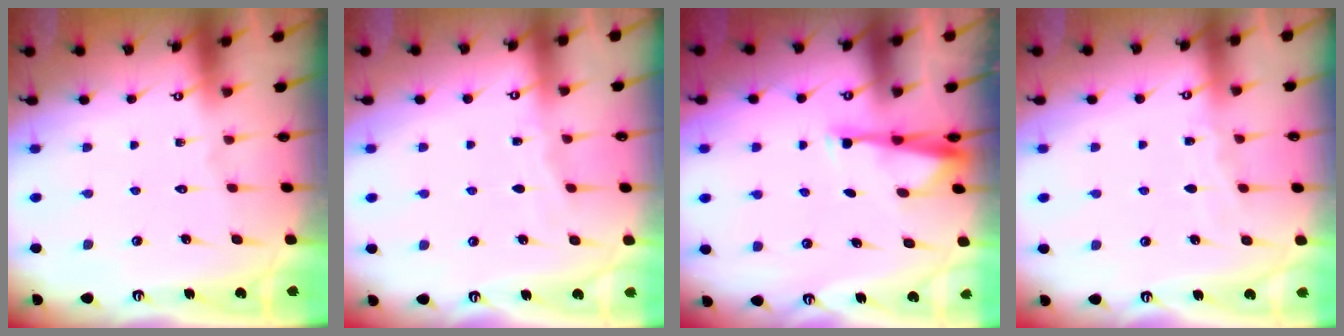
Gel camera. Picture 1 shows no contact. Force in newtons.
{"total": 2.9, "press": 2.9, "slide": 0.1}
{"total": 4.1, "press": 4.0, "slide": 0.9}
{"total": 4.0, "press": 3.9, "slide": 0.6}